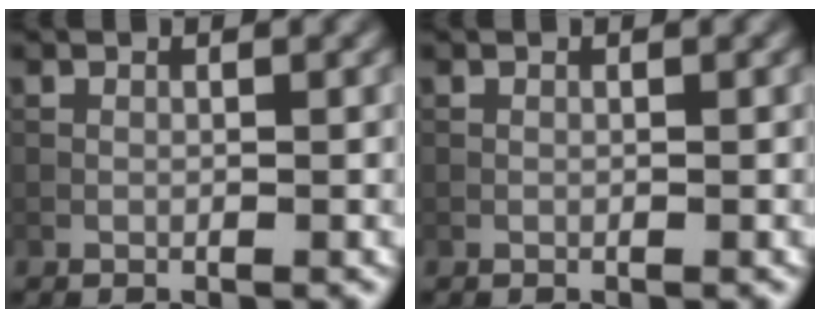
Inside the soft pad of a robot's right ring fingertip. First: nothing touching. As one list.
[{"total": 0.0}]